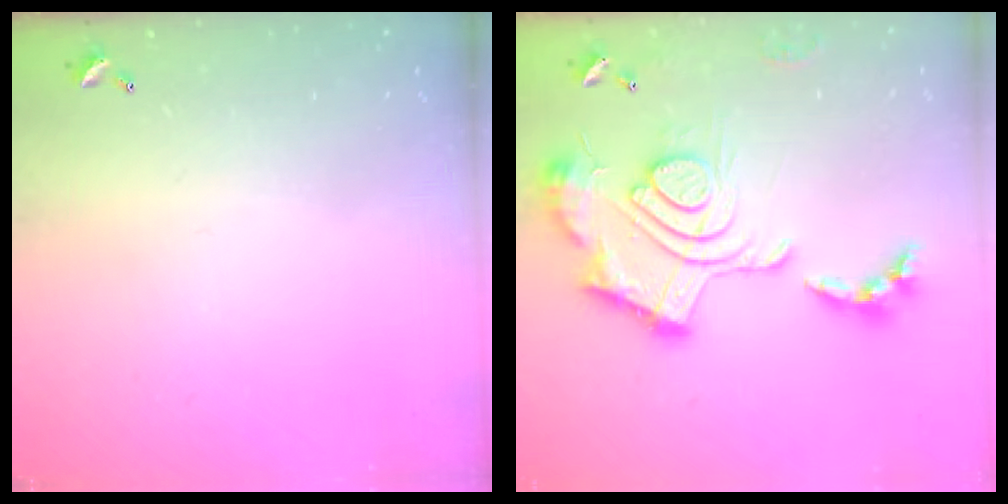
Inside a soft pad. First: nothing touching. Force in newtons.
{"total": 2.5, "press": 1.9, "slide": 1.7}